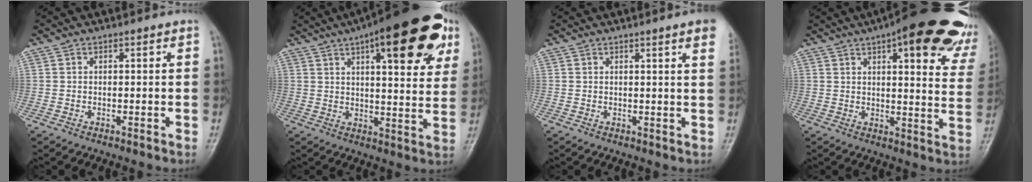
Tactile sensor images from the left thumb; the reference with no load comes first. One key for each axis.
{"total": 23.2, "fx": 11.3, "fy": 7.8, "fz": 18.6, "tx": -0.231, "ty": -0.011, "tz": 0.153}
{"total": 5.2, "fx": 3.2, "fy": 0.1, "fz": 4.1, "tx": -0.043, "ty": -0.004, "tz": 0.031}
{"total": 24.4, "fx": 15.4, "fy": 7.1, "fz": 17.6, "tx": -0.192, "ty": -0.040, "tz": 0.176}